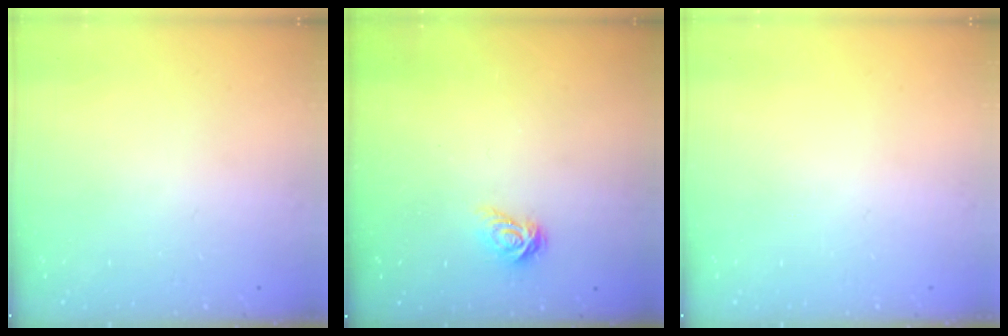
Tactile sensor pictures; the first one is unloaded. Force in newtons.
{"total": 3.5, "press": 3.5, "slide": 0.4}
{"total": 0.0}